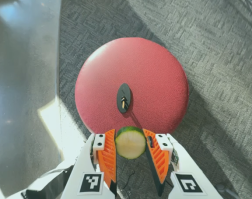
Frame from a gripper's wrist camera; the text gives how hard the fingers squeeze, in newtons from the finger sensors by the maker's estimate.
{"total": 13.1, "left": 13.1, "right": 13.2}